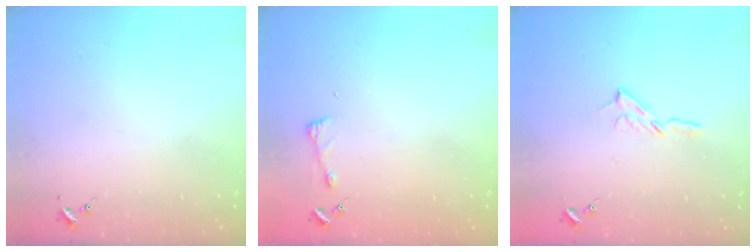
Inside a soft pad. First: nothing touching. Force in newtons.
{"total": 3.2, "press": 3.1, "slide": 0.4}
{"total": 5.1, "press": 5.1, "slide": 0.6}